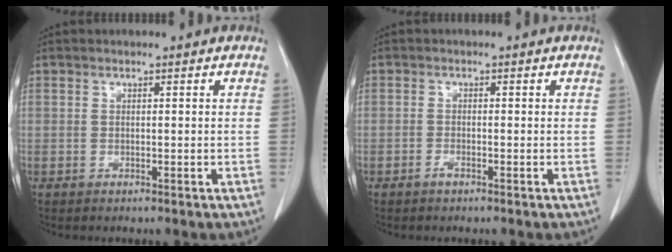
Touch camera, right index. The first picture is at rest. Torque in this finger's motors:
{"motor_torque": [0.16, -0.10, 0.01, 0.01]}